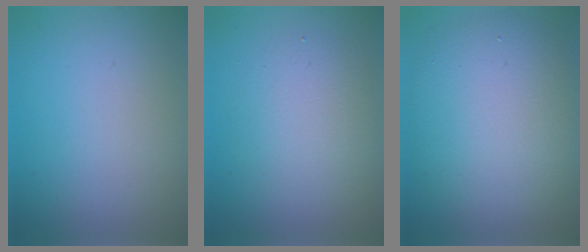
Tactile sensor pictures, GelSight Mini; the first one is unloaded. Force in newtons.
{"total": 3.8, "press": 3.8, "slide": 0.4}
{"total": 10.0, "press": 10.0, "slide": 0.6}